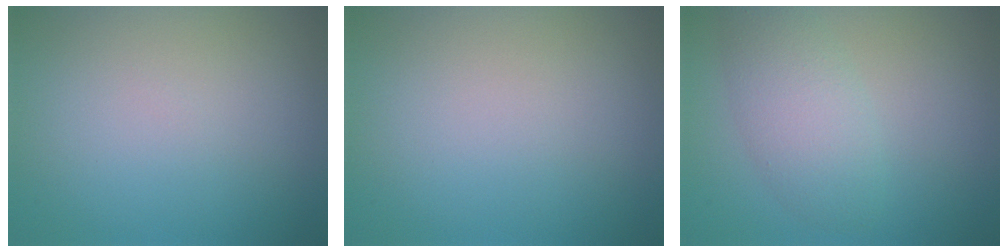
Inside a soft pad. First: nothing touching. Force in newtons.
{"total": 0.0}
{"total": 3.9, "press": 3.9, "slide": 0.2}